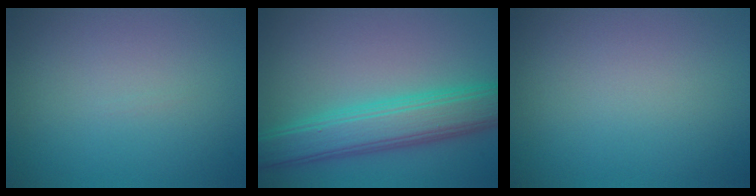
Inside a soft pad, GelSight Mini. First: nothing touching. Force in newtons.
{"total": 6.7, "press": 6.7, "slide": 0.2}
{"total": 0.0}